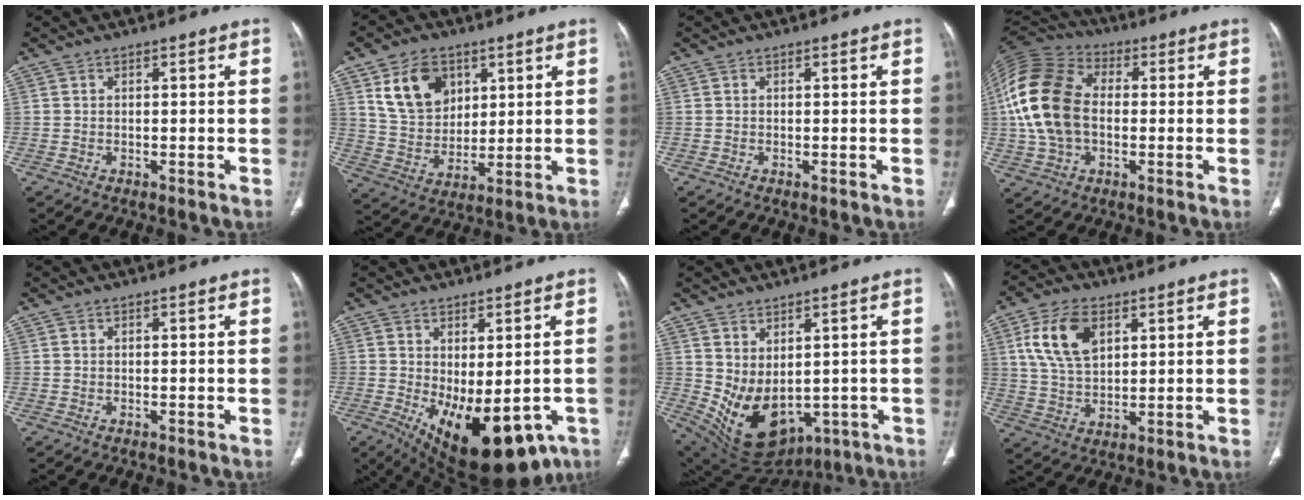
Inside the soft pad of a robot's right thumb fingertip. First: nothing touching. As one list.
[{"total": 12.5, "force": [5.6, 9.0, 6.7], "torque": [-0.089, -0.023, 0.113]}, {"total": 0.0}, {"total": 18.2, "force": [0.4, 12.1, 13.5], "torque": [-0.282, 0.026, 0.003]}, {"total": 0.0}, {"total": 18.2, "force": [-6.7, 9.0, 14.4], "torque": [-0.179, -0.012, -0.072]}, {"total": 13.4, "force": [-0.6, 8.7, 10.2], "torque": [-0.162, -0.016, 0.034]}, {"total": 11.2, "force": [4.3, 6.5, 8.0], "torque": [-0.145, -0.009, 0.086]}]